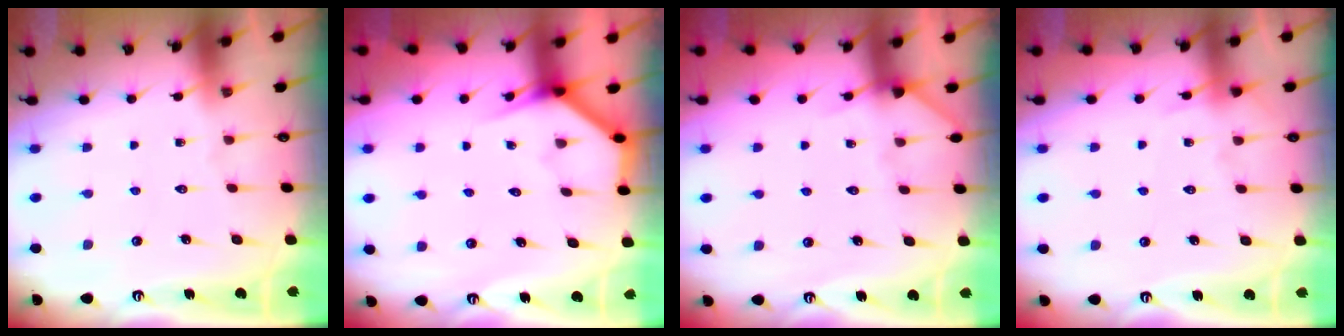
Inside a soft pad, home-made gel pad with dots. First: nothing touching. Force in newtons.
{"total": 3.9, "press": 3.9, "slide": 0.4}
{"total": 4.4, "press": 4.3, "slide": 0.6}
{"total": 5.9, "press": 5.8, "slide": 0.7}